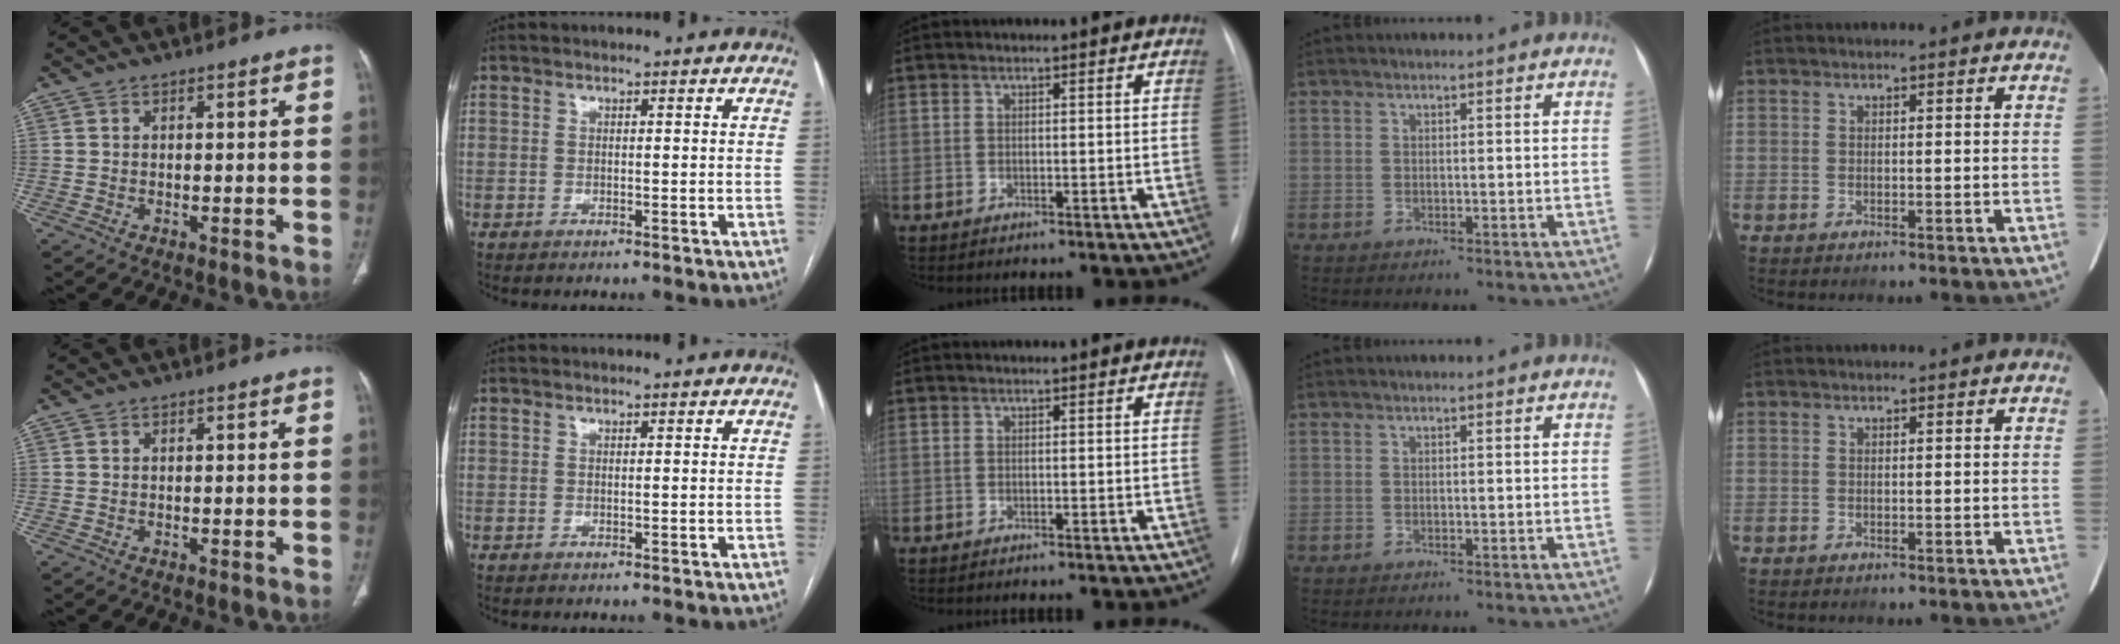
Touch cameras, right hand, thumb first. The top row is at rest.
{}